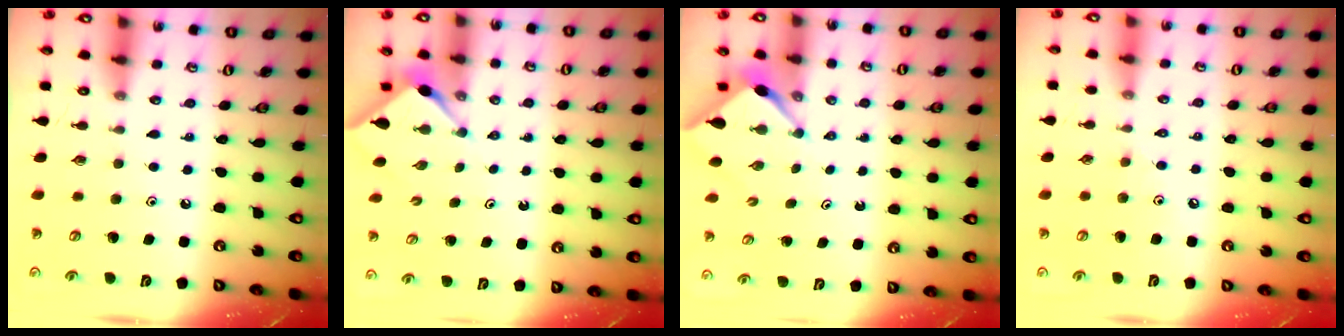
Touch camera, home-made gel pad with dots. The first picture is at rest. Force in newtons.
{"total": 2.9, "press": 2.9, "slide": 0.3}
{"total": 2.5, "press": 2.5, "slide": 0.2}
{"total": 2.8, "press": 2.7, "slide": 0.6}